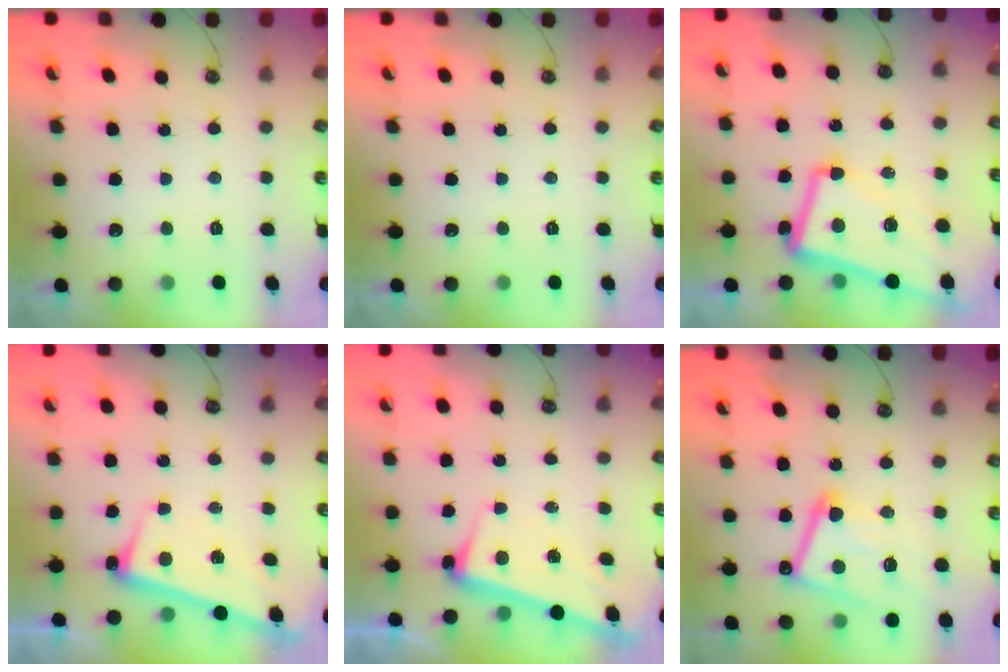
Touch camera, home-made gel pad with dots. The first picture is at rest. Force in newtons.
{"total": 0.0}
{"total": 6.5, "press": 6.2, "slide": 2.0}
{"total": 2.5, "press": 2.3, "slide": 1.0}
{"total": 2.5, "press": 2.2, "slide": 1.1}
{"total": 11.5, "press": 11.5, "slide": 0.7}